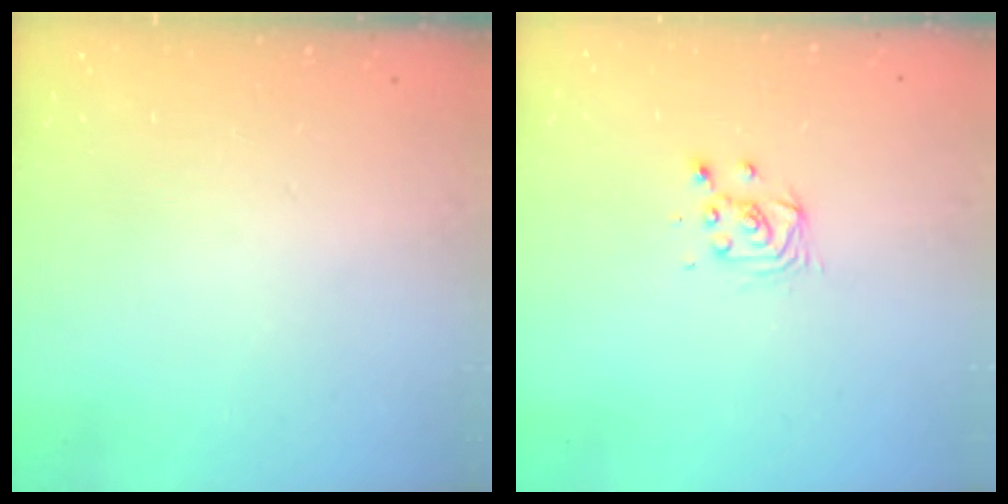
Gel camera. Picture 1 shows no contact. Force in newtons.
{"total": 3.1, "press": 3.1, "slide": 0.3}